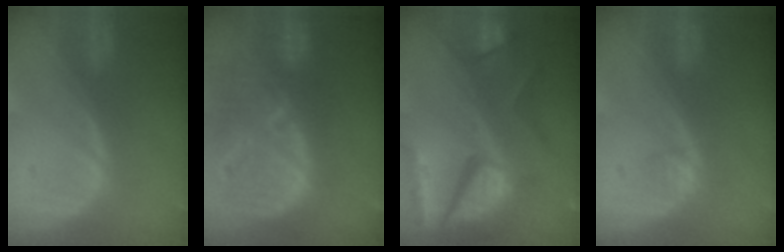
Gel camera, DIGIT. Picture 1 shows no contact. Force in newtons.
{"total": 13.1, "press": 11.4, "slide": 6.5}
{"total": 11.3, "press": 9.4, "slide": 6.4}
{"total": 1.1, "press": 1.0, "slide": 0.4}